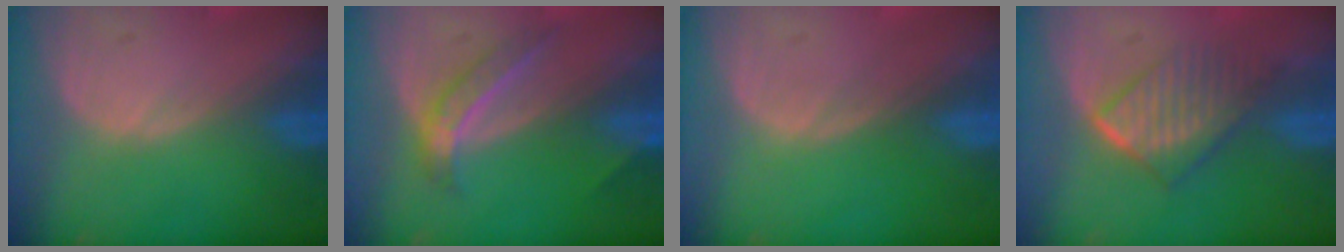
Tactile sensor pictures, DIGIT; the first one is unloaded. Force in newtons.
{"total": 4.5, "press": 4.3, "slide": 1.2}
{"total": 0.0}
{"total": 6.8, "press": 5.9, "slide": 3.4}